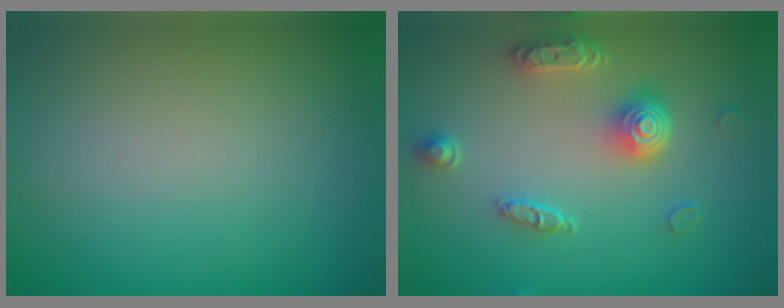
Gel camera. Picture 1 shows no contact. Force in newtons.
{"total": 4.5, "press": 3.5, "slide": 2.9}